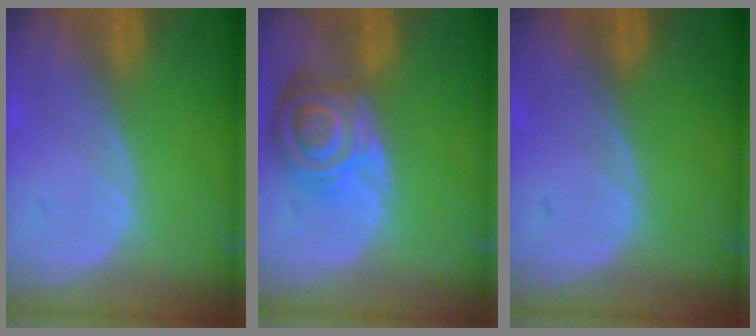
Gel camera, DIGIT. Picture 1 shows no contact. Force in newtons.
{"total": 8.4, "press": 7.4, "slide": 3.9}
{"total": 0.0}